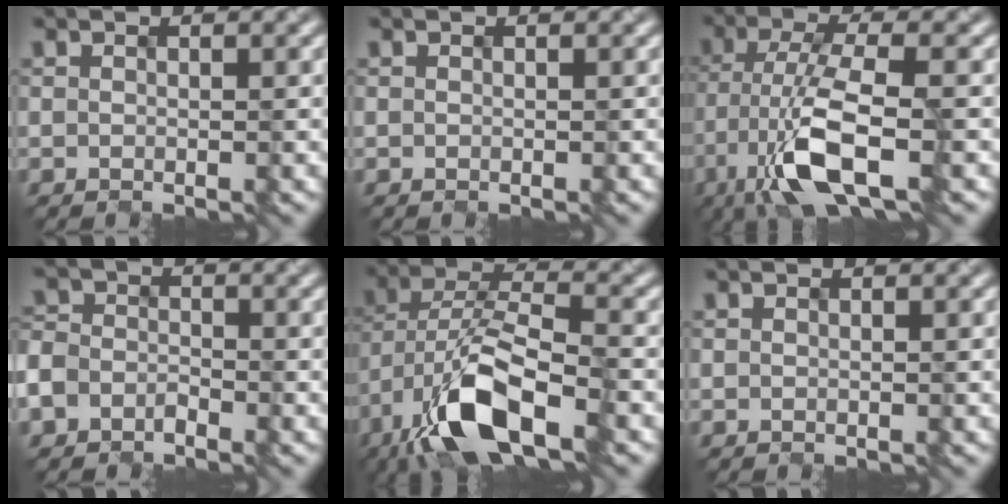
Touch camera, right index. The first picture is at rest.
{"total": 0.0}
{"total": 7.8, "force": [-3.9, 2.0, 6.5], "torque": [-0.130, 0.000, -0.076]}
{"total": 3.6, "force": [-2.0, 2.6, 1.3], "torque": [-0.012, -0.005, -0.044]}
{"total": 10.6, "force": [-6.1, 3.6, 7.9], "torque": [-0.157, 0.001, -0.114]}
{"total": 0.0}